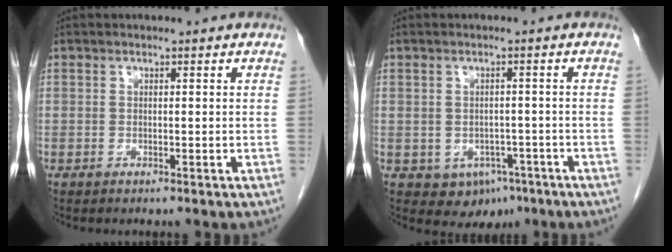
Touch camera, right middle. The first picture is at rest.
{"total": 5.2, "force": [-2.6, 3.9, 2.2], "torque": [-0.025, 0.003, -0.025]}